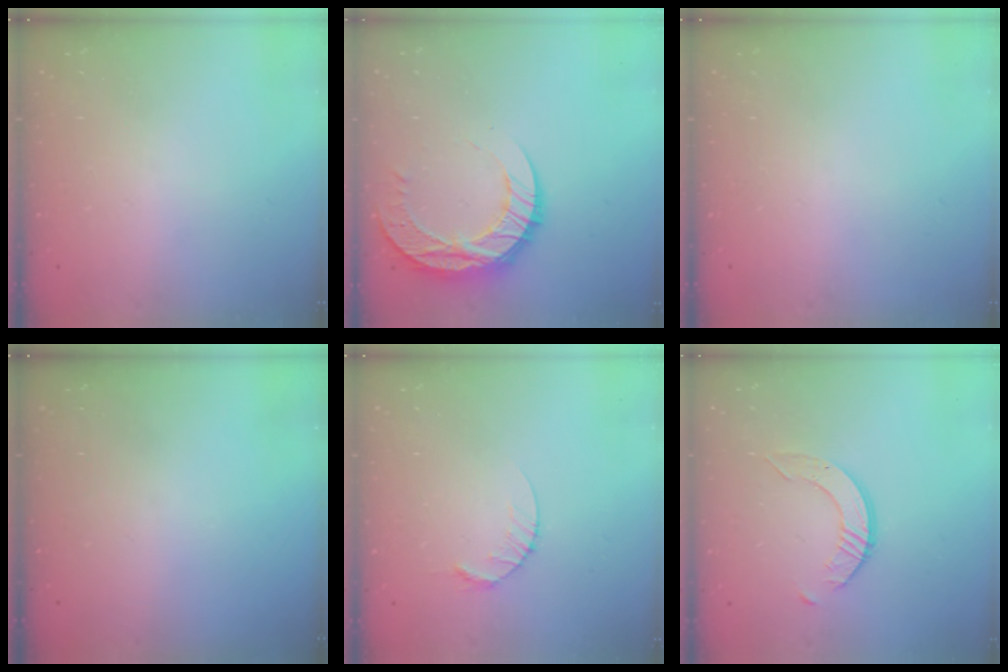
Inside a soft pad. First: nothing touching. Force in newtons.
{"total": 12.9, "press": 12.9, "slide": 1.0}
{"total": 0.0}
{"total": 0.0}
{"total": 3.7, "press": 3.6, "slide": 0.4}
{"total": 4.5, "press": 4.5, "slide": 0.3}